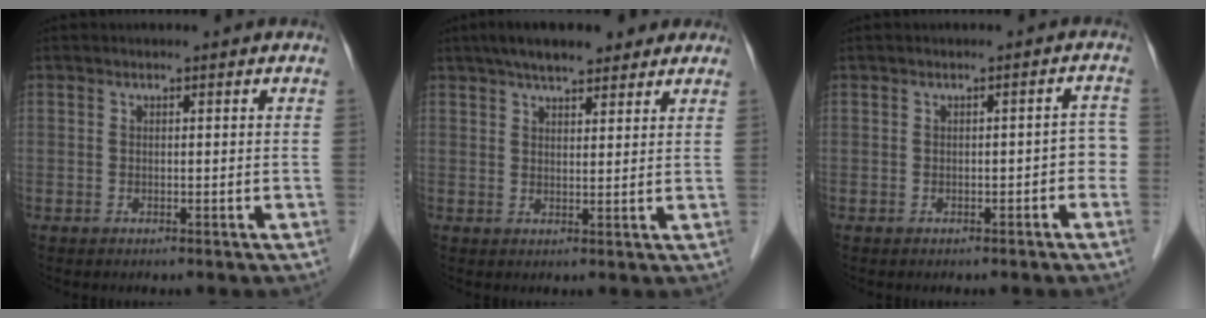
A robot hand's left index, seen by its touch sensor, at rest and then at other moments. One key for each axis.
{"total": 9.3, "fx": 7.2, "fy": 2.8, "fz": 5.2, "tx": -0.074, "ty": 0.033, "tz": 0.107}
{"total": 2.3, "fx": -0.8, "fy": 1.0, "fz": 2.0, "tx": -0.013, "ty": 0.016, "tz": -0.011}